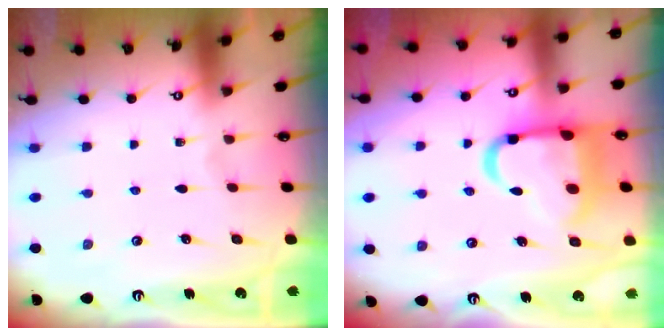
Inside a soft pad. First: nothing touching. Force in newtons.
{"total": 16.1, "press": 16.0, "slide": 1.9}